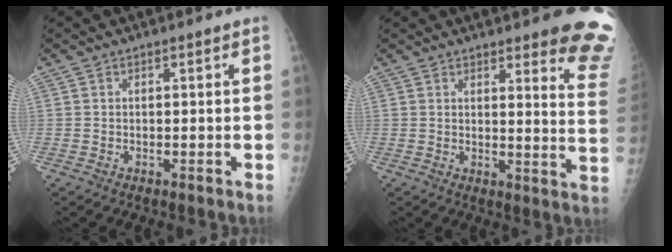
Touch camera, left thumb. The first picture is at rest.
{"total": 12.6, "force": [10.2, 2.1, 7.1], "torque": [-0.052, -0.085, 0.099]}